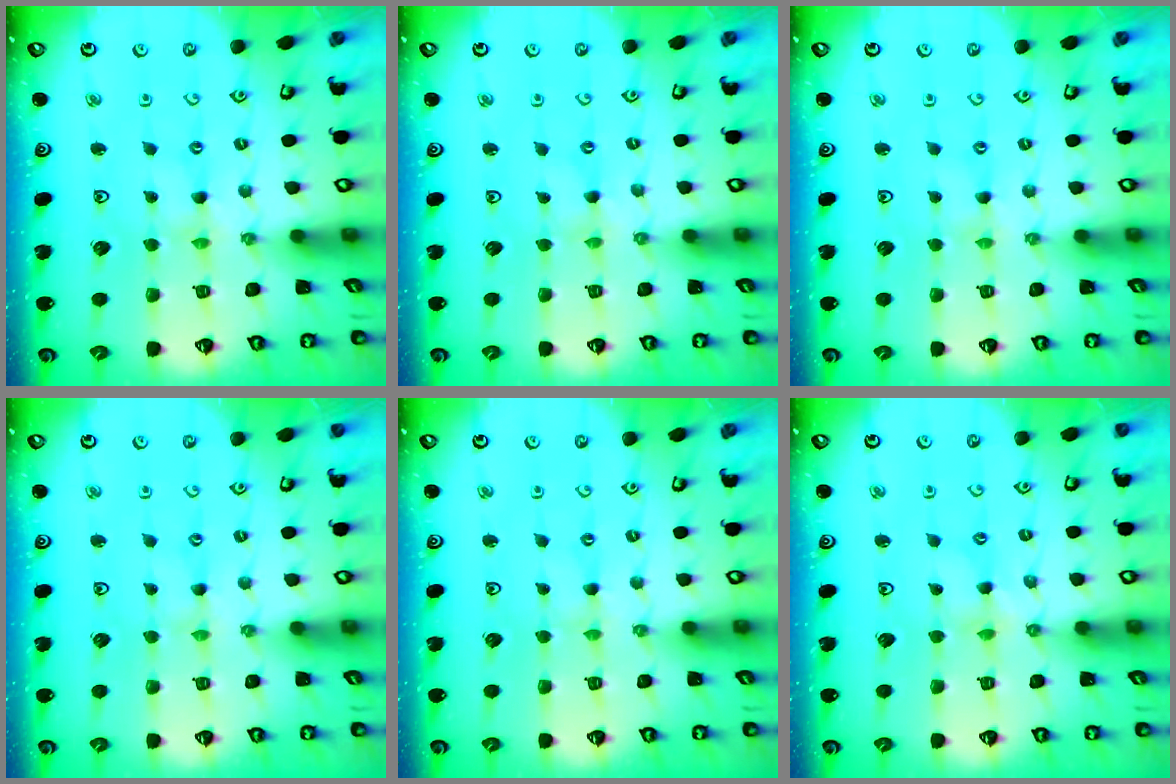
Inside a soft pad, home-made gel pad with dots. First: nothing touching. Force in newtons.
{"total": 0.0}
{"total": 0.0}
{"total": 0.0}
{"total": 0.0}
{"total": 3.0, "press": 3.0, "slide": 0.4}